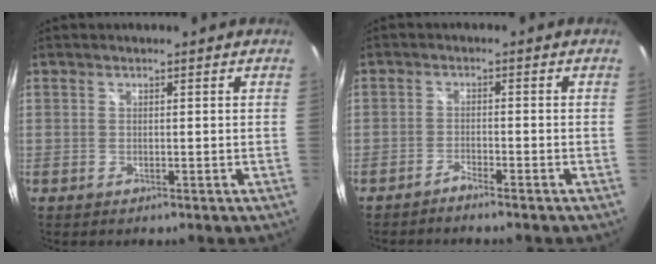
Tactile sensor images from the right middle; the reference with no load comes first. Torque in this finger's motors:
{"motor_torque": [-0.40, -0.01, 0.07, 0.00]}